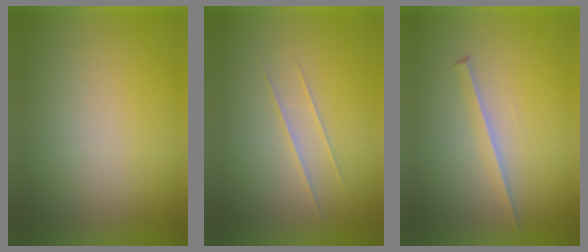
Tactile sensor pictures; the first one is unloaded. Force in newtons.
{"total": 1.7}
{"total": 1.8}